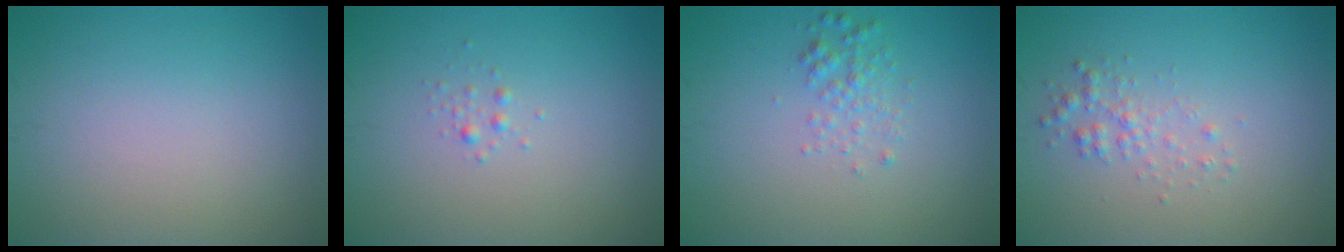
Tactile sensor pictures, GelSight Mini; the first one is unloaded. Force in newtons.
{"total": 0.7, "press": 0.7, "slide": 0.0}
{"total": 1.6, "press": 1.6, "slide": 0.0}
{"total": 1.6, "press": 1.6, "slide": 0.0}